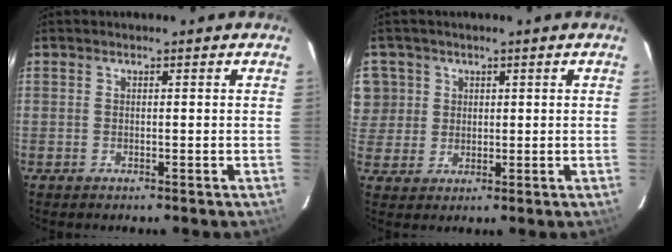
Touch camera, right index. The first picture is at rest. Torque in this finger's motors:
{"motor_torque": [0.09, 0.06, 0.05, 0.04]}